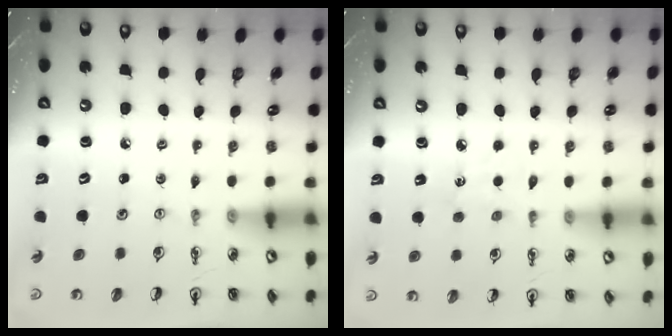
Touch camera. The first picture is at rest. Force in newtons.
{"total": 3.7, "press": 3.7, "slide": 0.5}